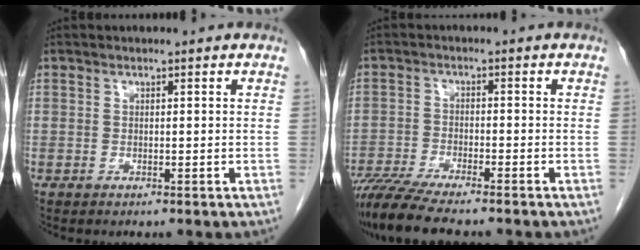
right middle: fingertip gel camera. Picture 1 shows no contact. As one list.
[{"total": 8.9, "force": [-7.6, 0.3, 4.6], "torque": [-0.075, -0.022, -0.129]}]